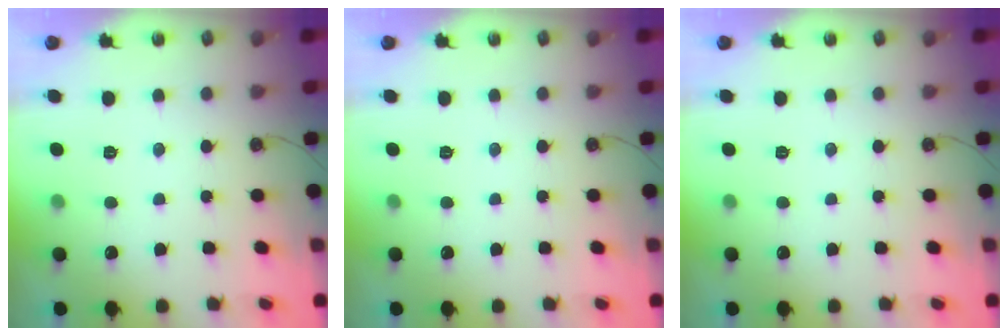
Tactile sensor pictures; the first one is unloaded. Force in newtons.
{"total": 0.0}
{"total": 0.0}